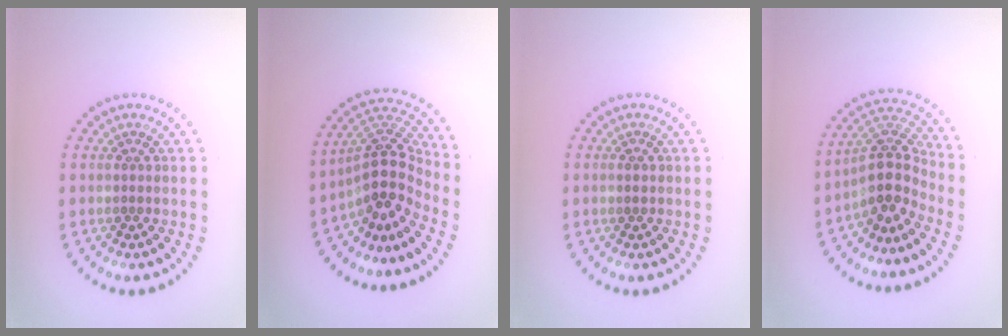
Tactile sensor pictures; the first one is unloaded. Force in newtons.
{"total": 4.8, "press": 3.5, "slide": 3.2}
{"total": 0.9, "press": 0.9, "slide": 0.1}
{"total": 4.3, "press": 3.2, "slide": 2.8}